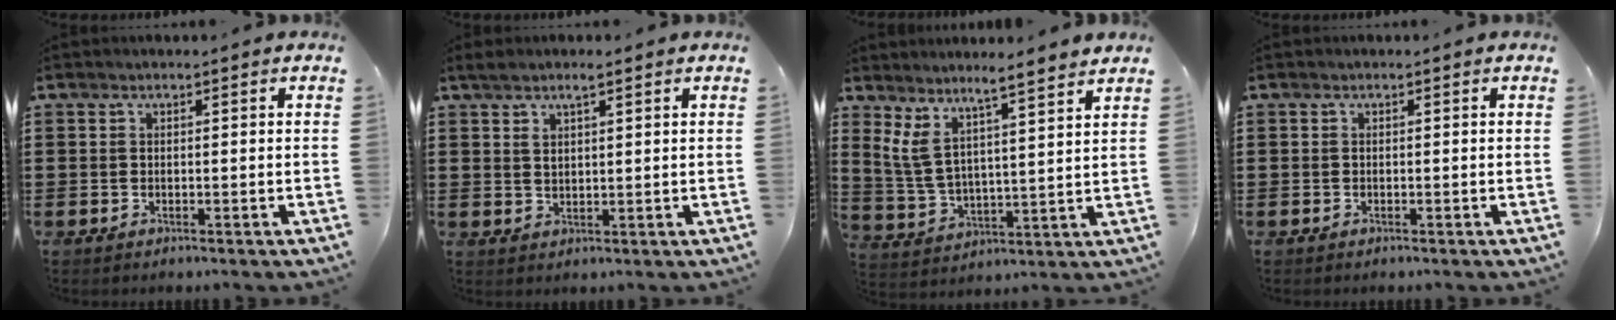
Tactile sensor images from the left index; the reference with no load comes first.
{"total": 2.4, "force": [1.4, 0.7, 1.8], "torque": [-0.038, 0.004, 0.025]}
{"total": 5.4, "force": [4.7, 0.1, 2.5], "torque": [-0.075, -0.036, 0.076]}
{"total": 0.0}